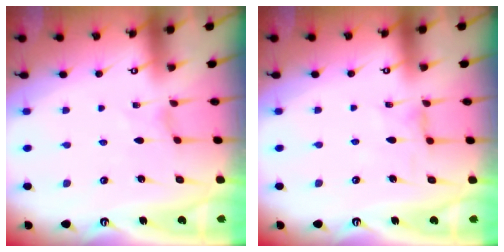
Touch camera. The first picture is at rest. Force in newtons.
{"total": 1.7, "press": 1.7, "slide": 0.3}